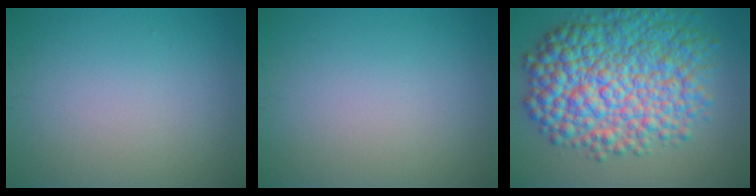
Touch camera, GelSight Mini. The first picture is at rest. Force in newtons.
{"total": 0.0}
{"total": 12.1, "press": 12.1, "slide": 0.1}